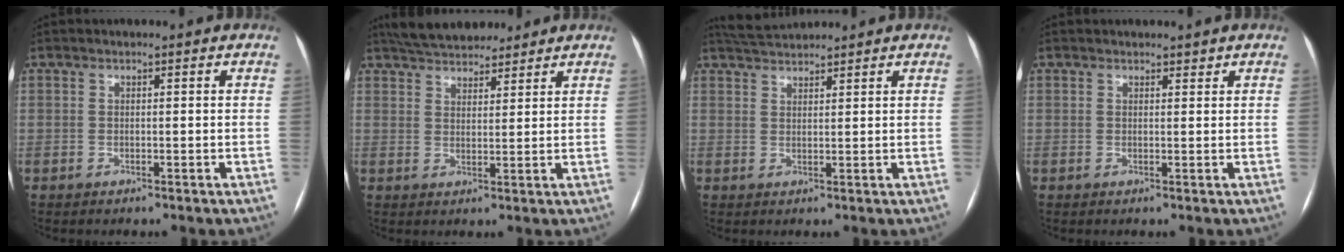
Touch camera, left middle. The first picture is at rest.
{"total": 9.3, "force": [8.2, 3.0, 3.2], "torque": [-0.048, 0.024, 0.132]}
{"total": 3.9, "force": [3.8, 0.0, 0.6], "torque": [-0.017, 0.024, 0.074]}
{"total": 1.7, "force": [1.6, 0.5, 0.5], "torque": [-0.005, 0.018, 0.023]}